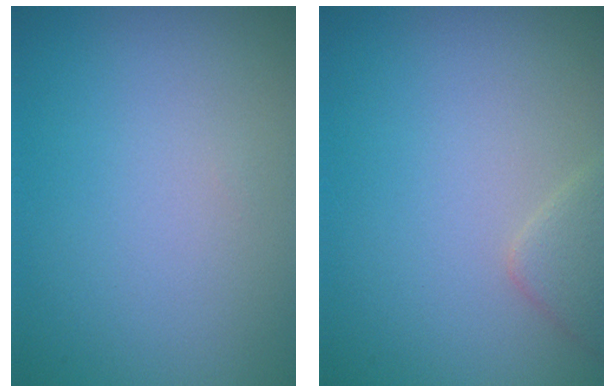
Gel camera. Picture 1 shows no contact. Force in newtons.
{"total": 1.9, "press": 1.9, "slide": 0.1}